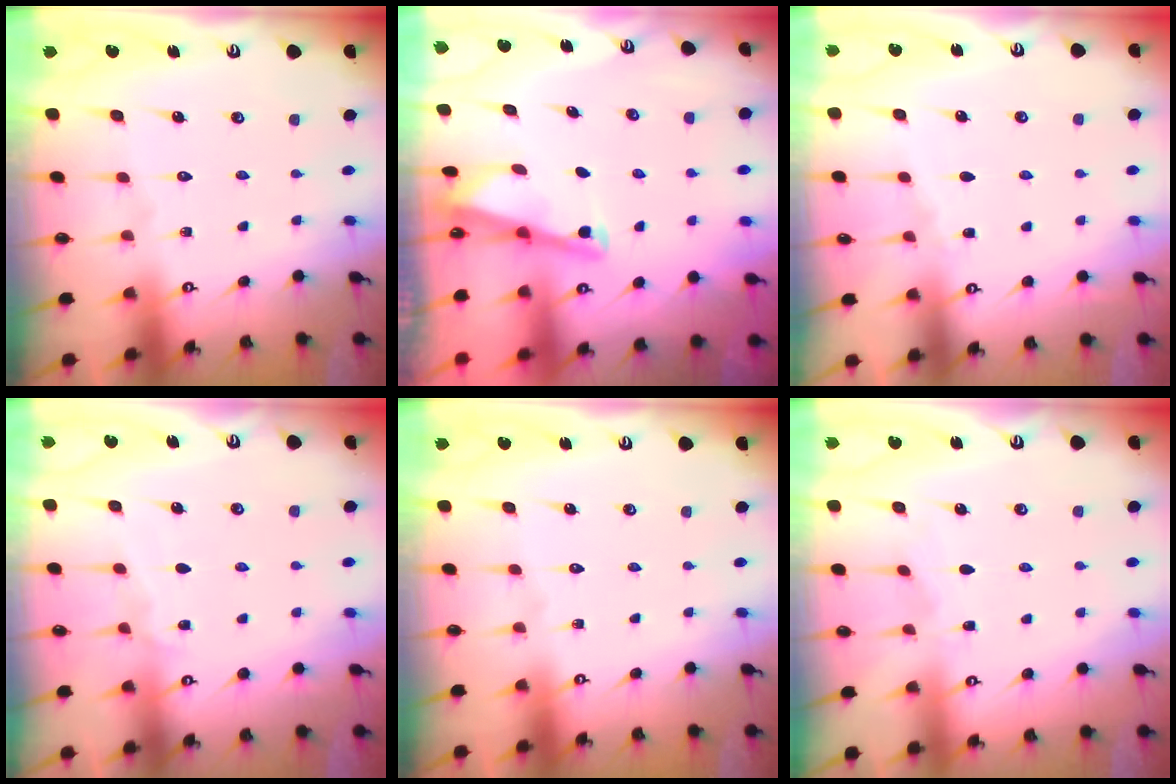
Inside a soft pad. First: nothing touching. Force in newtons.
{"total": 2.8, "press": 2.8, "slide": 0.3}
{"total": 2.7, "press": 2.7, "slide": 0.4}
{"total": 4.3, "press": 4.3, "slide": 0.3}
{"total": 0.0}
{"total": 3.0, "press": 2.9, "slide": 0.5}